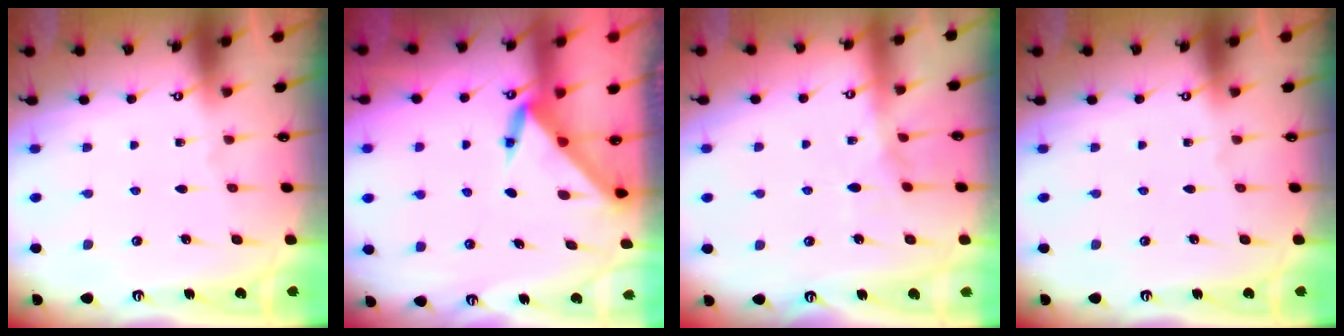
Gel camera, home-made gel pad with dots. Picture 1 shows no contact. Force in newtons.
{"total": 3.4, "press": 3.4, "slide": 0.2}
{"total": 7.5, "press": 7.5, "slide": 0.8}
{"total": 0.0}